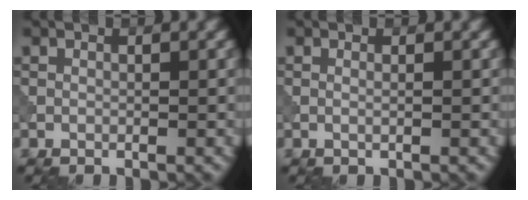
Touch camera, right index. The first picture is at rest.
{"total": 0.6, "force": [0.2, 0.2, 0.5], "torque": [-0.008, -0.002, -0.004]}